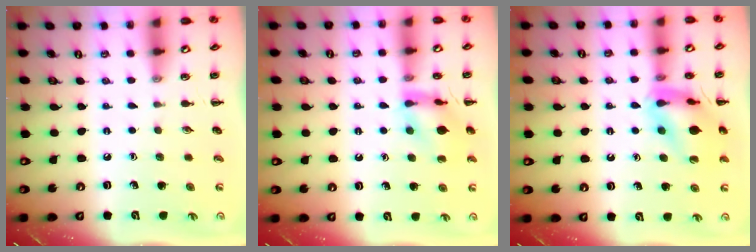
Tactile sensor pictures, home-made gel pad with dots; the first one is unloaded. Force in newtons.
{"total": 12.8, "press": 12.8, "slide": 1.1}
{"total": 14.1, "press": 14.0, "slide": 1.8}